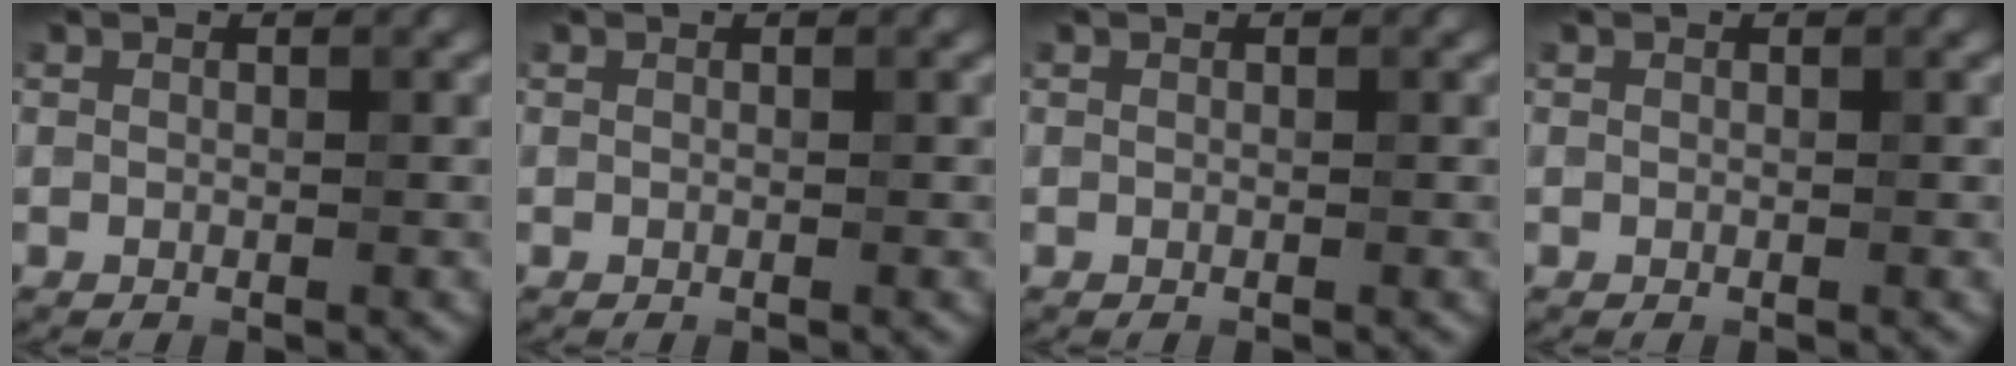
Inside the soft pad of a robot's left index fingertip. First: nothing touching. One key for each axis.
{"total": 0.0}
{"total": 0.0}
{"total": 0.0}